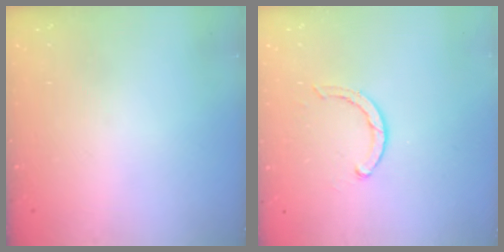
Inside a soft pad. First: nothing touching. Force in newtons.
{"total": 3.6, "press": 3.6, "slide": 0.3}